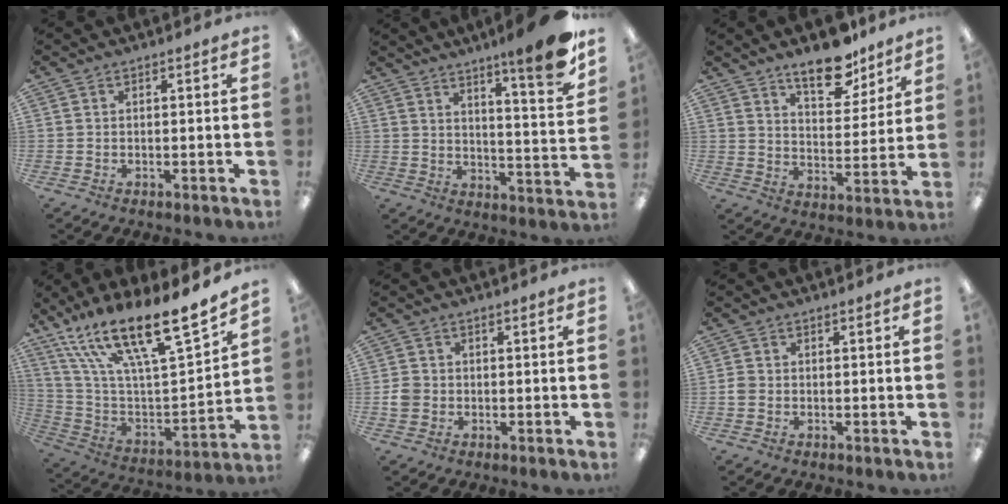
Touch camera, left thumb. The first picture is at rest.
{"total": 12.4, "force": [9.3, 0.9, 8.1], "torque": [-0.108, -0.076, 0.145]}
{"total": 12.6, "force": [9.8, 5.1, 6.1], "torque": [-0.074, -0.060, 0.171]}
{"total": 22.0, "force": [16.0, 5.1, 14.3], "torque": [-0.240, -0.109, 0.268]}
{"total": 2.8, "force": [-0.5, 2.6, 1.0], "torque": [-0.016, 0.004, -0.010]}
{"total": 1.7, "force": [-0.4, 1.5, 0.8], "torque": [-0.014, 0.004, -0.007]}